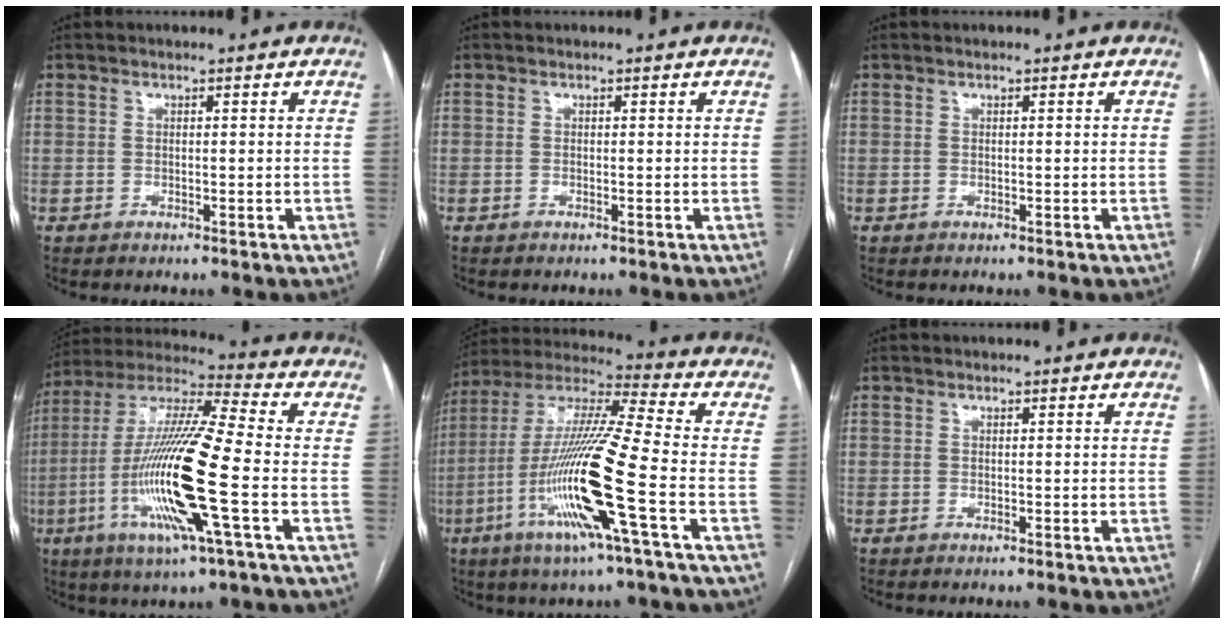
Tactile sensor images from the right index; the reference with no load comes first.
{"total": 0.0}
{"total": 0.0}
{"total": 19.0, "force": [-4.9, 0.5, 18.4], "torque": [-0.375, -0.013, -0.099]}
{"total": 18.6, "force": [-6.0, -0.6, 17.5], "torque": [-0.355, -0.015, -0.123]}
{"total": 0.0}